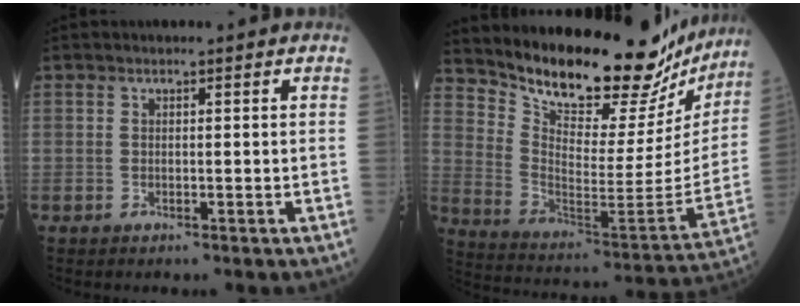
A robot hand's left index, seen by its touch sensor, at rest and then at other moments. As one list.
[{"total": 26.1, "force": [23.4, 6.8, 9.1], "torque": [-0.143, -0.076, 0.323]}]